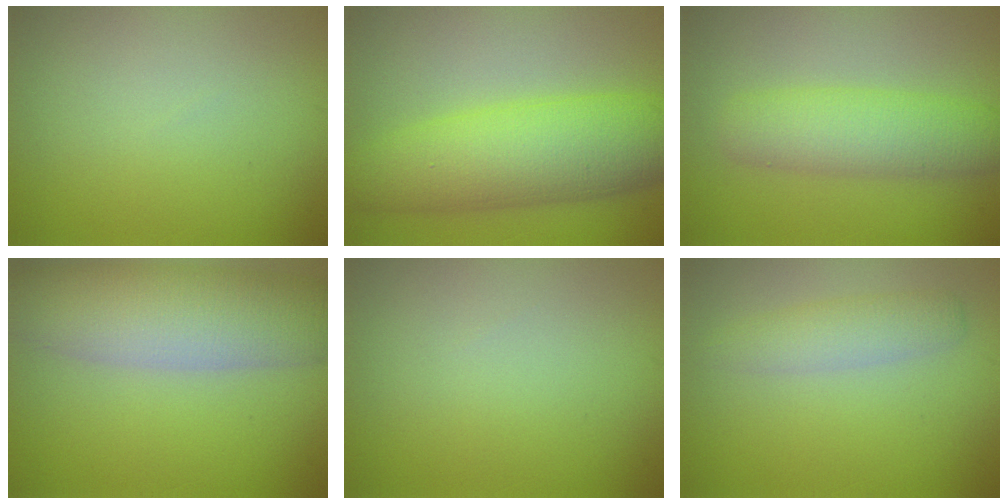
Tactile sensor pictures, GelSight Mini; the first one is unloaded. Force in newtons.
{"total": 8.6, "press": 8.6, "slide": 0.2}
{"total": 5.1, "press": 5.1, "slide": 0.1}
{"total": 8.7, "press": 8.7, "slide": 0.9}
{"total": 0.0}
{"total": 2.6, "press": 2.6, "slide": 0.0}